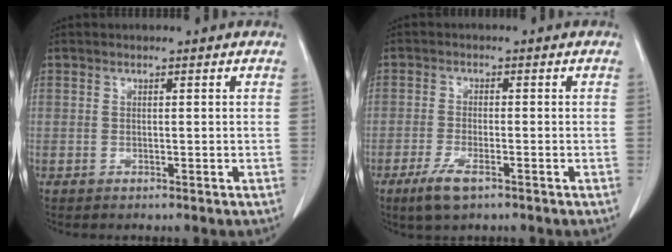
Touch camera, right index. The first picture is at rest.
{"total": 4.4, "force": [-2.6, 1.1, 3.3], "torque": [-0.073, -0.009, -0.043]}